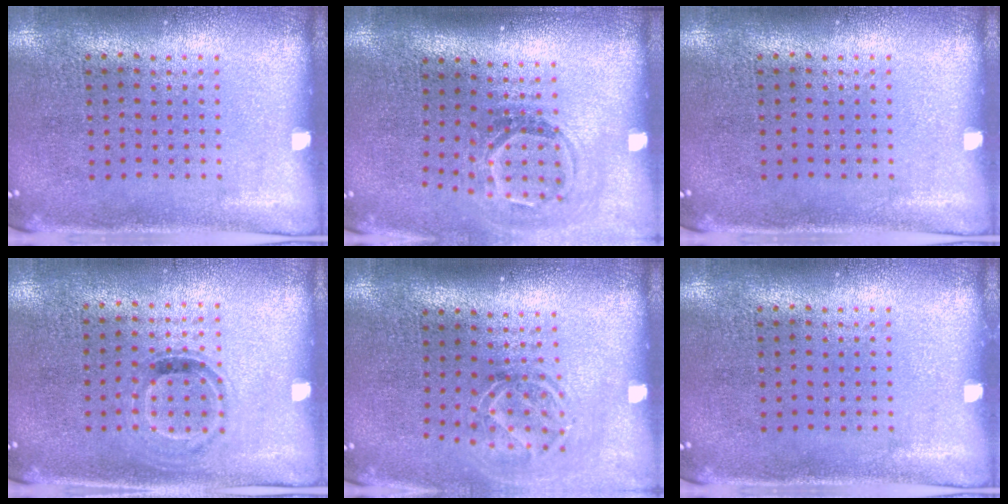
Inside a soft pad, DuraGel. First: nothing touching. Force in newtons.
{"total": 1.9, "press": 1.2, "slide": 1.4}
{"total": 0.0}
{"total": 0.8, "press": 0.7, "slide": 0.4}
{"total": 1.7, "press": 1.1, "slide": 1.3}
{"total": 0.0}